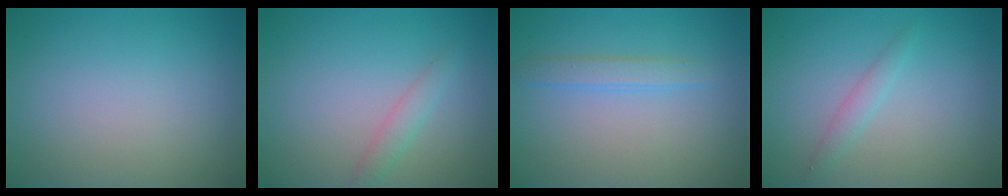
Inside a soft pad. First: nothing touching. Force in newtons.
{"total": 1.5, "press": 1.5, "slide": 0.0}
{"total": 1.7, "press": 1.7, "slide": 0.1}
{"total": 1.3, "press": 1.3, "slide": 0.1}